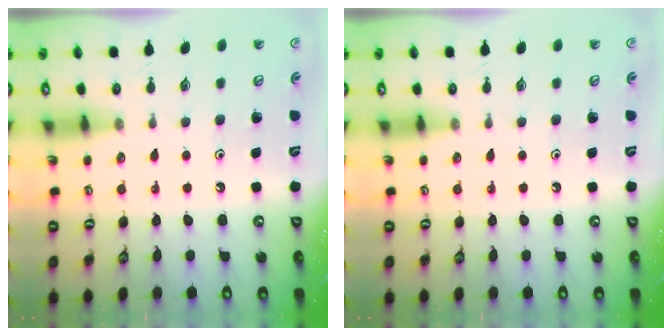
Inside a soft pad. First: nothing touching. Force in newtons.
{"total": 0.0}